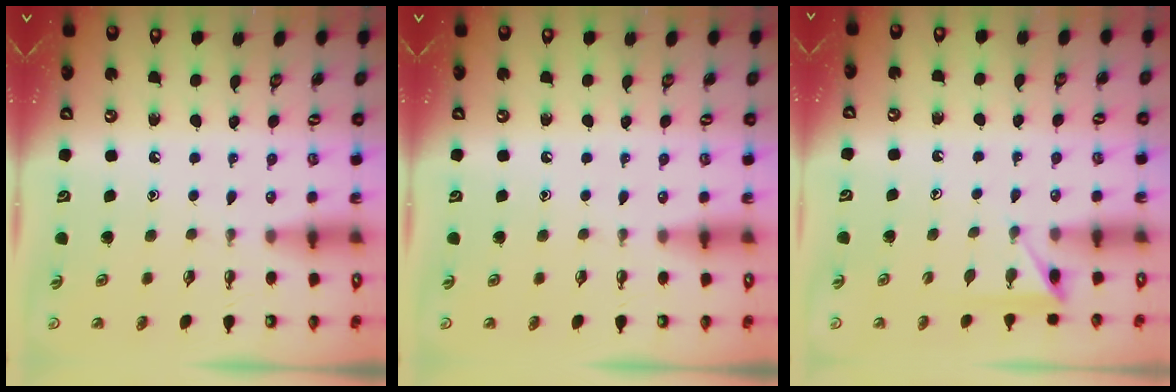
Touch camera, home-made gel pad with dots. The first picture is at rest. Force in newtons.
{"total": 0.0}
{"total": 4.9, "press": 4.8, "slide": 0.5}